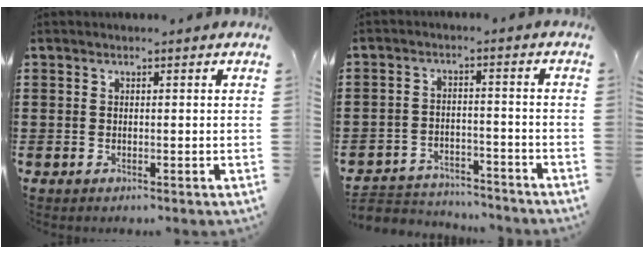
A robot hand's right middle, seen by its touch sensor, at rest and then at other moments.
{"total": 3.8, "force": [-3.7, 0.8, 0.0], "torque": [-0.015, 0.001, -0.081]}